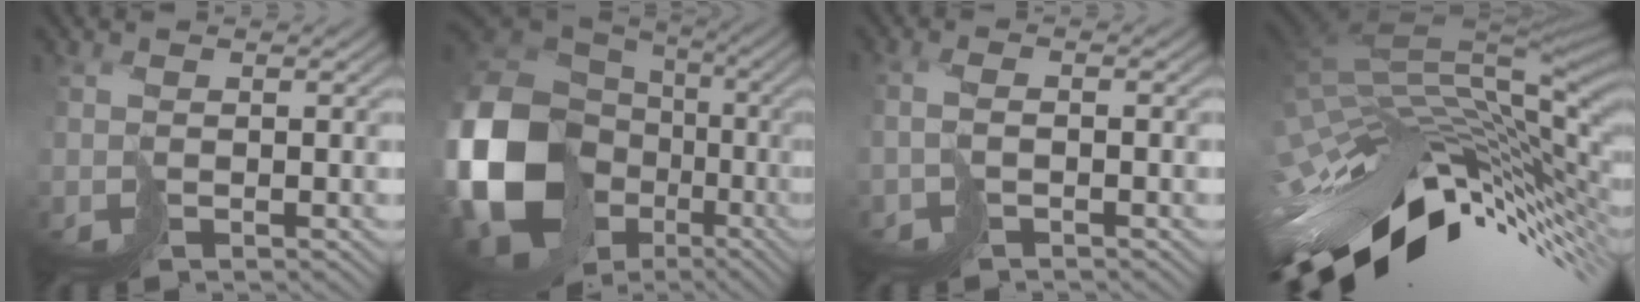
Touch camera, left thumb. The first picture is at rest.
{"total": 21.1, "force": [-4.9, 17.3, 11.0], "torque": [-0.319, -0.037, -0.081]}
{"total": 1.5, "force": [-0.9, 0.4, 1.1], "torque": [-0.017, 0.003, -0.027]}
{"total": 14.9, "force": [-3.7, 7.6, 12.3], "torque": [-0.221, -0.017, -0.054]}